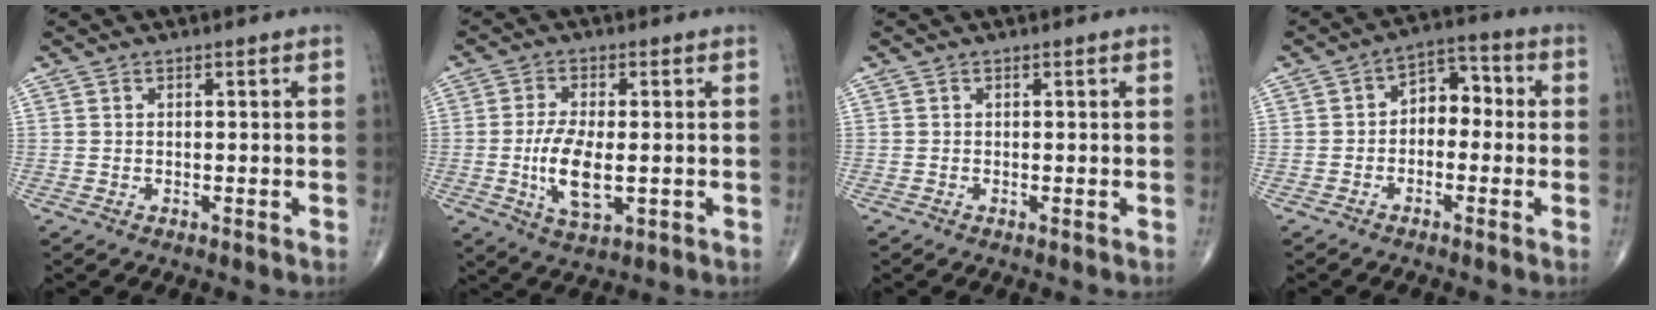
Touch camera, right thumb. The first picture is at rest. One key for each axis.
{"total": 8.9, "fx": -1.2, "fy": 3.7, "fz": 8.0, "tx": -0.156, "ty": -0.009, "tz": -0.019}
{"total": 0.0}
{"total": 6.7, "fx": -0.5, "fy": 4.6, "fz": 4.8, "tx": -0.040, "ty": 0.032, "tz": -0.024}